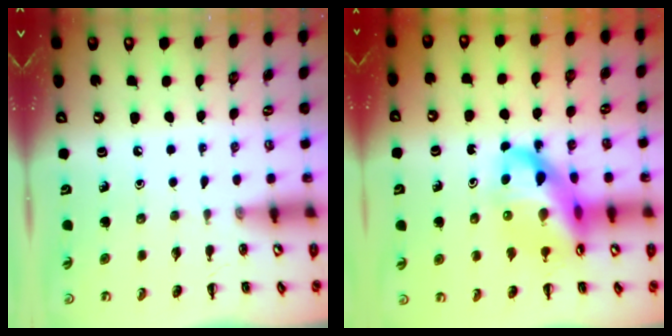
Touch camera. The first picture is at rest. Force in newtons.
{"total": 17.1, "press": 16.6, "slide": 4.2}